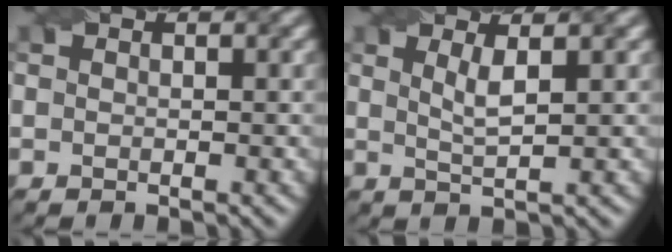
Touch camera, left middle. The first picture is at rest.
{"total": 2.2, "force": [0.8, 0.5, 2.0], "torque": [-0.036, -0.002, 0.016]}